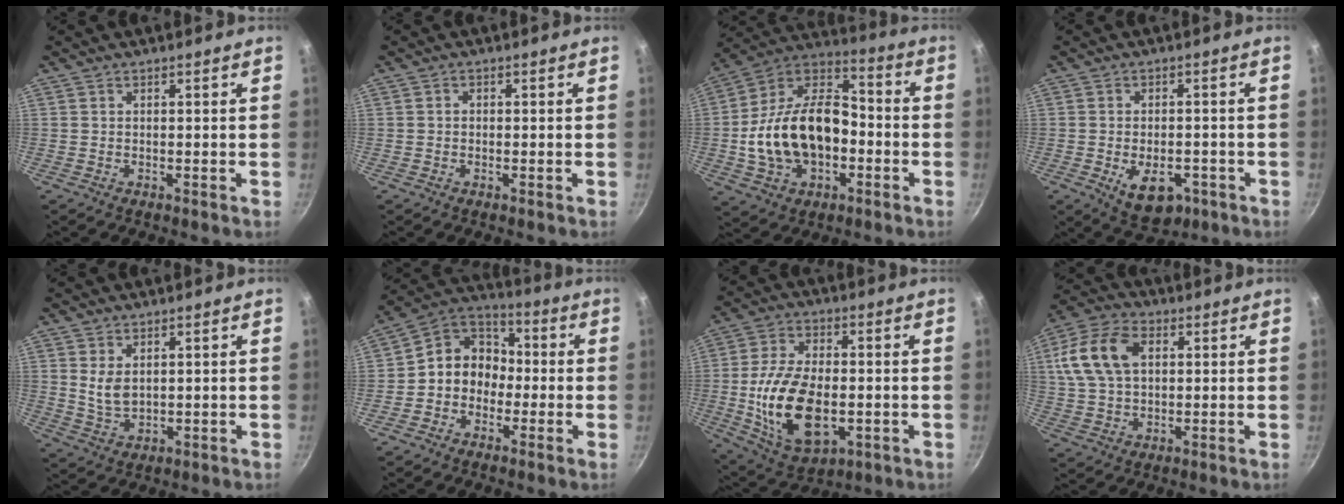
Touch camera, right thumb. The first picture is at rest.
{"total": 0.9, "force": [-0.2, 0.8, 0.3], "torque": [-0.004, 0.003, -0.005]}
{"total": 21.5, "force": [-3.6, 14.0, 15.9], "torque": [-0.268, 0.055, -0.068]}
{"total": 8.5, "force": [-3.2, 5.2, 6.0], "torque": [-0.069, 0.007, -0.032]}
{"total": 4.7, "force": [1.4, 2.9, 3.4], "torque": [-0.056, -0.015, 0.033]}
{"total": 10.1, "force": [-1.7, 8.6, 5.0], "torque": [-0.037, 0.045, -0.055]}
{"total": 17.9, "force": [-2.5, 10.3, 14.5], "torque": [-0.262, 0.008, -0.032]}
{"total": 13.4, "force": [3.1, 9.0, 9.4], "torque": [-0.168, 0.013, 0.046]}